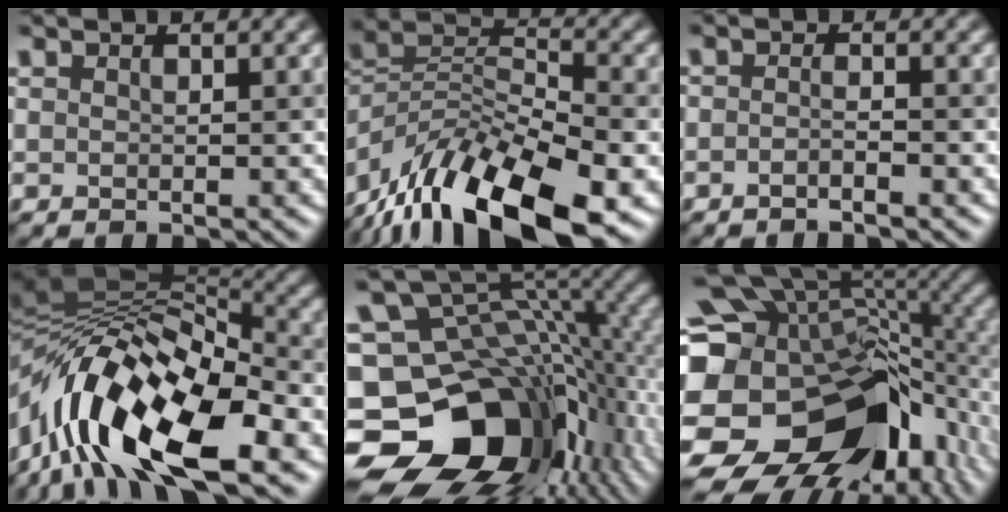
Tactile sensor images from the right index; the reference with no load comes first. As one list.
[{"total": 14.8, "force": [-9.3, 5.0, 10.4], "torque": [-0.194, 0.017, -0.162]}, {"total": 1.4, "force": [-1.0, 0.4, 1.0], "torque": [-0.008, 0.004, -0.022]}, {"total": 14.8, "force": [-4.9, 6.4, 12.4], "torque": [-0.209, 0.026, -0.093]}, {"total": 17.5, "force": [-5.9, 12.3, 11.0], "torque": [-0.195, 0.006, -0.080]}, {"total": 19.1, "force": [-5.1, 13.6, 12.4], "torque": [-0.216, 0.000, -0.056]}]